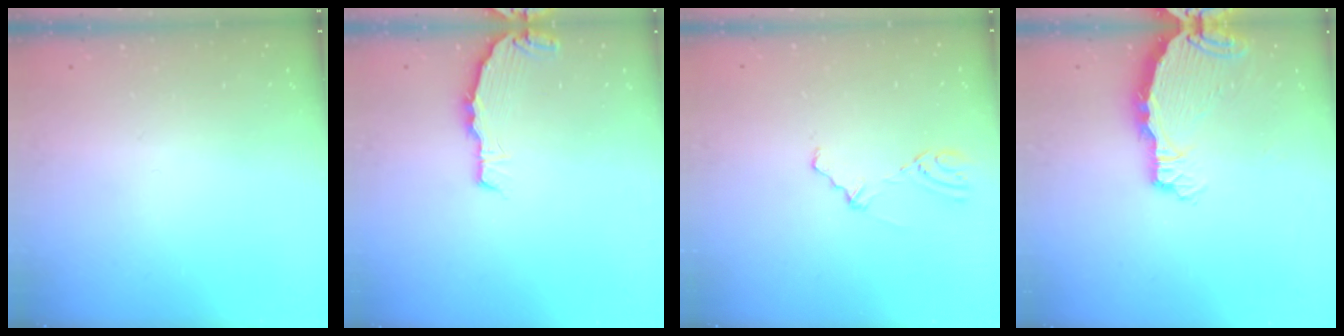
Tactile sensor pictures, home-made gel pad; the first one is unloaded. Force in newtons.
{"total": 4.3, "press": 4.3, "slide": 0.3}
{"total": 2.9, "press": 2.8, "slide": 0.8}
{"total": 5.8, "press": 5.8, "slide": 0.5}